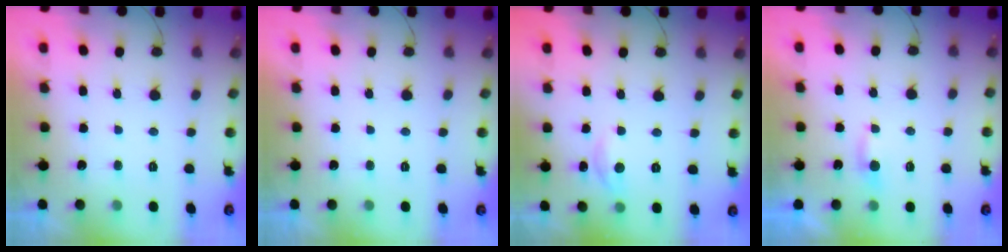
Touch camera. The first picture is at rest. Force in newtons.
{"total": 0.0}
{"total": 4.6, "press": 4.6, "slide": 0.4}
{"total": 3.2, "press": 3.1, "slide": 0.5}